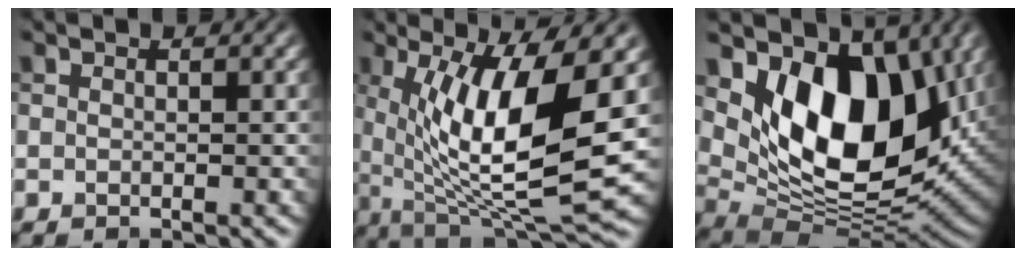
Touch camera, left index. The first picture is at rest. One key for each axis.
{"total": 11.8, "fx": 1.1, "fy": 3.3, "fz": 11.3, "tx": -0.194, "ty": -0.017, "tz": 0.025}
{"total": 12.4, "fx": 4.0, "fy": 7.4, "fz": 9.2, "tx": -0.142, "ty": -0.026, "tz": 0.075}